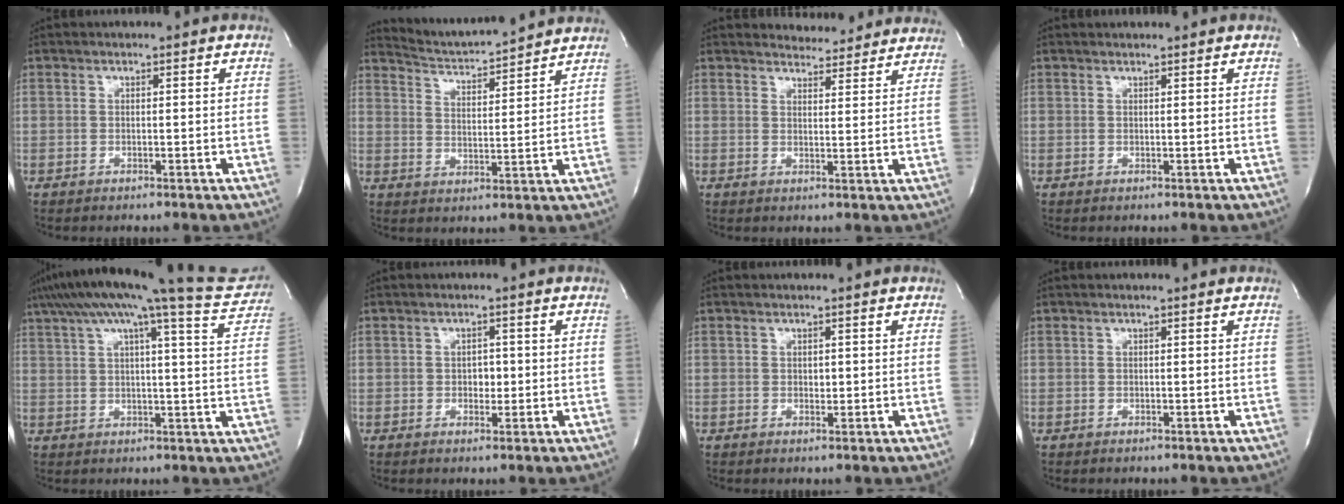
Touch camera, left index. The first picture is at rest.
{"total": 10.6, "force": [10.3, 0.0, 2.2], "torque": [-0.050, 0.012, 0.158]}
{"total": 8.1, "force": [7.8, 2.0, 0.8], "torque": [0.002, -0.001, 0.083]}
{"total": 1.4, "force": [1.4, 0.1, 0.2], "torque": [-0.008, 0.012, 0.020]}
{"total": 21.6, "force": [18.4, 1.2, 11.3], "torque": [-0.180, -0.007, 0.230]}
{"total": 1.8, "force": [-0.3, 1.3, 1.2], "torque": [-0.016, 0.002, -0.003]}
{"total": 0.8, "force": [0.0, 0.6, 0.5], "torque": [-0.006, 0.000, 0.000]}
{"total": 0.0}